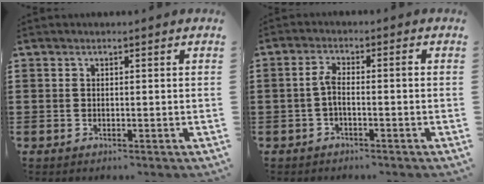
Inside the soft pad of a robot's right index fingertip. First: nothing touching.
{"total": 2.9, "force": [-0.7, 0.7, 2.8], "torque": [-0.059, 0.003, -0.018]}